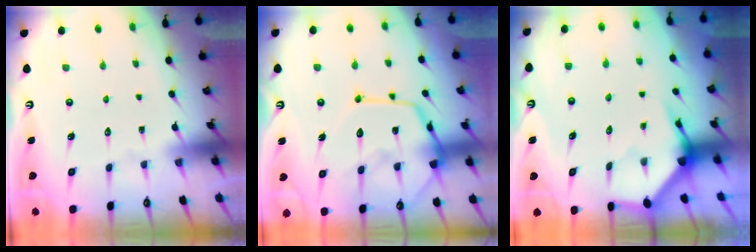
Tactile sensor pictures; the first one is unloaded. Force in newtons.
{"total": 16.3, "press": 16.3, "slide": 1.4}
{"total": 3.9, "press": 3.9, "slide": 0.3}